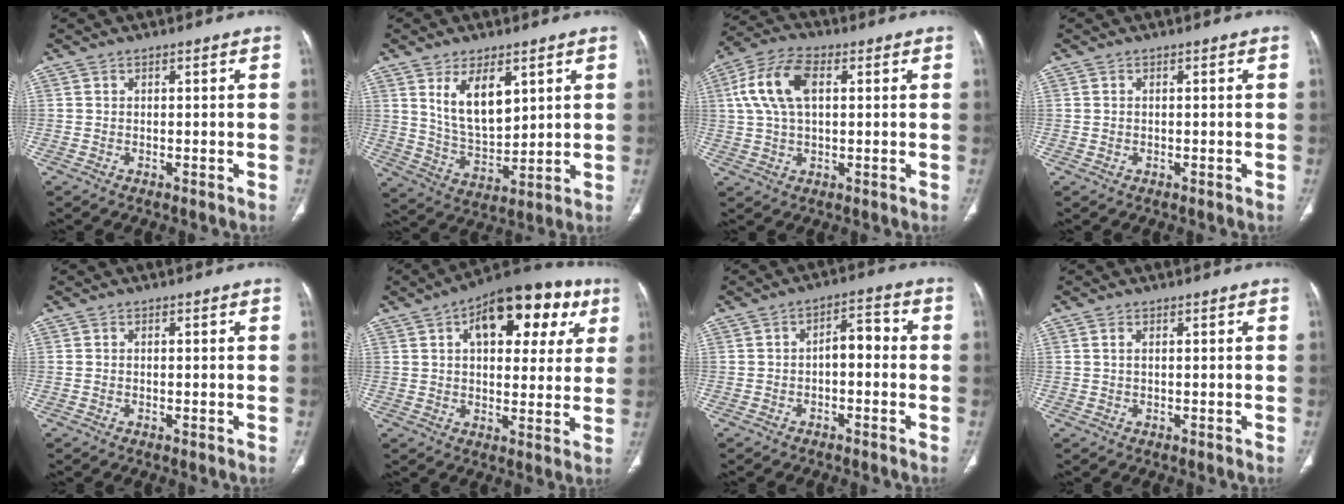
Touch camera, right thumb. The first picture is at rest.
{"total": 11.1, "force": [4.8, 5.6, 8.3], "torque": [-0.125, -0.033, 0.103]}
{"total": 11.2, "force": [2.5, 6.0, 9.1], "torque": [-0.191, 0.021, 0.045]}
{"total": 0.0}
{"total": 0.0}
{"total": 19.8, "force": [7.8, 10.3, 15.0], "torque": [-0.164, 0.007, 0.106]}
{"total": 5.1, "force": [-0.8, 2.6, 4.2], "torque": [-0.052, 0.029, -0.020]}
{"total": 0.9, "force": [0.4, 0.3, 0.8], "torque": [-0.021, 0.004, 0.009]}